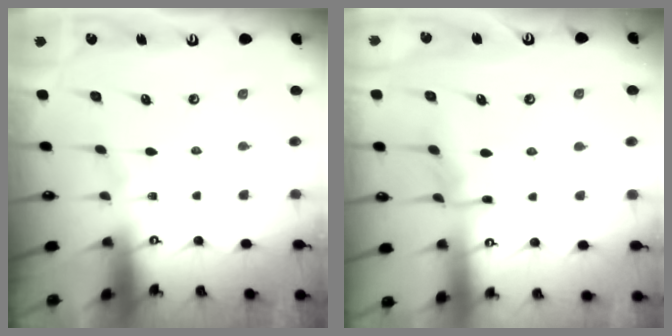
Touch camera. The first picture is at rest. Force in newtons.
{"total": 7.3, "press": 7.3, "slide": 0.8}